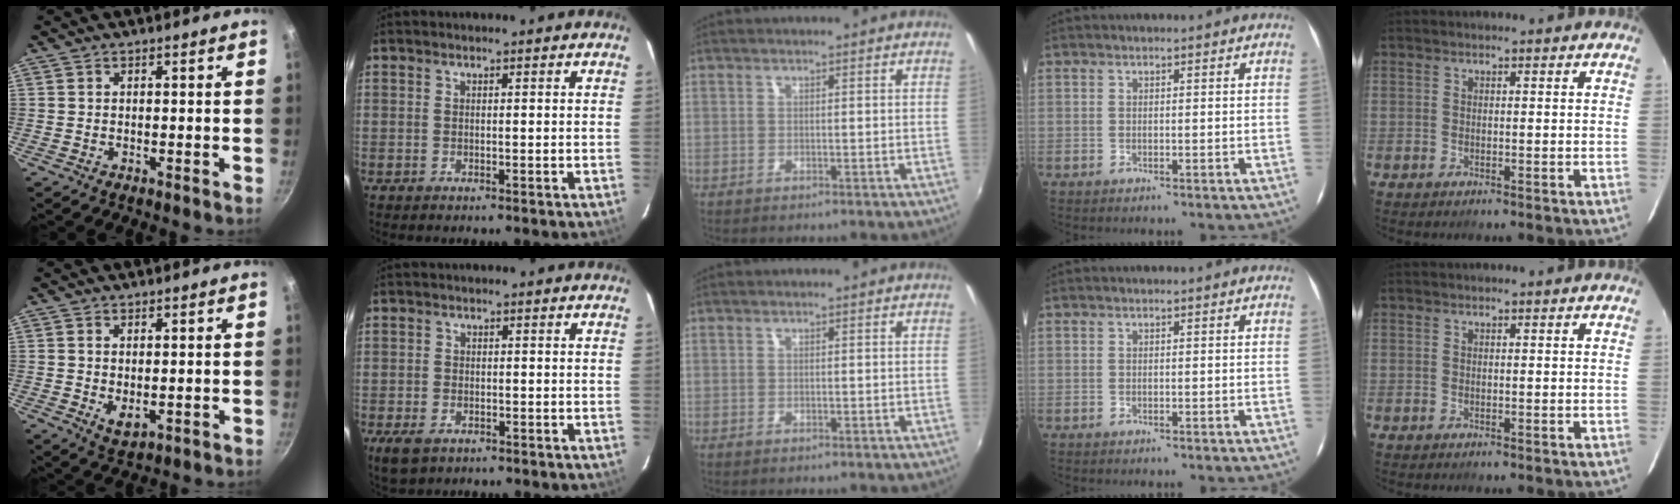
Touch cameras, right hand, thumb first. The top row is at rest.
{"thumb": {"total": 3.6, "force": [0.1, 2.0, 2.9], "torque": [-0.050, -0.012, 0.008]}, "index": {"total": 4.6, "force": [-2.6, 2.9, 2.5], "torque": [-0.058, -0.012, -0.045]}}